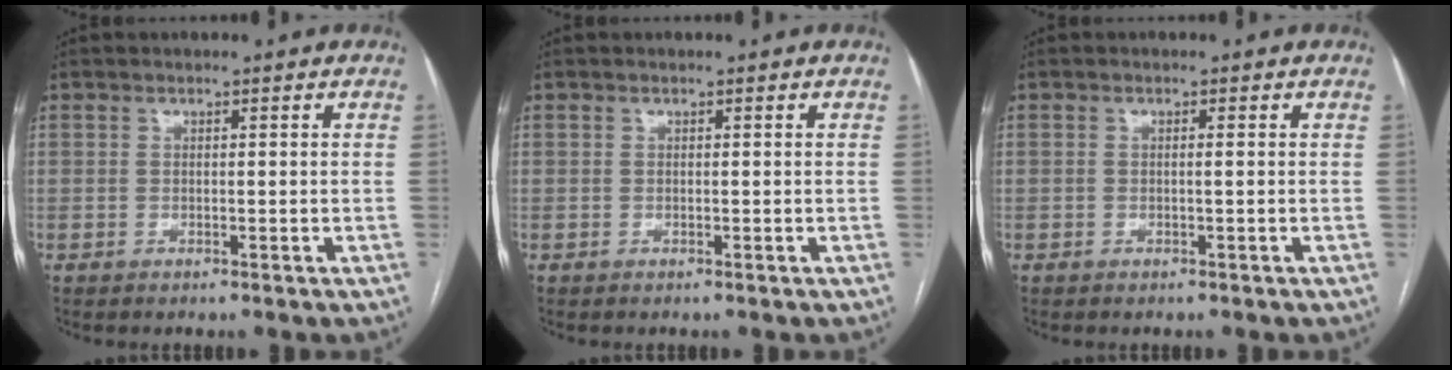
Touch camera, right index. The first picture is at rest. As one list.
[{"total": 0.0}, {"total": 0.6, "force": [0.0, -0.1, 0.6], "torque": [-0.009, 0.001, -0.001]}]